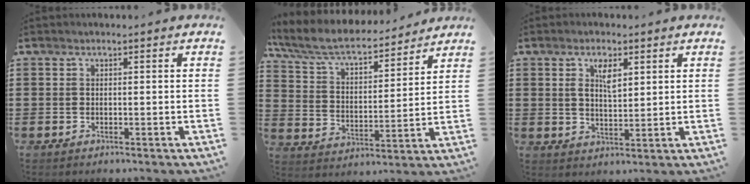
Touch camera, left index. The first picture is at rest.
{"total": 7.1, "force": [6.2, 1.3, 3.2], "torque": [-0.089, -0.037, 0.103]}
{"total": 4.1, "force": [2.0, 1.6, 3.2], "torque": [-0.062, 0.004, 0.032]}